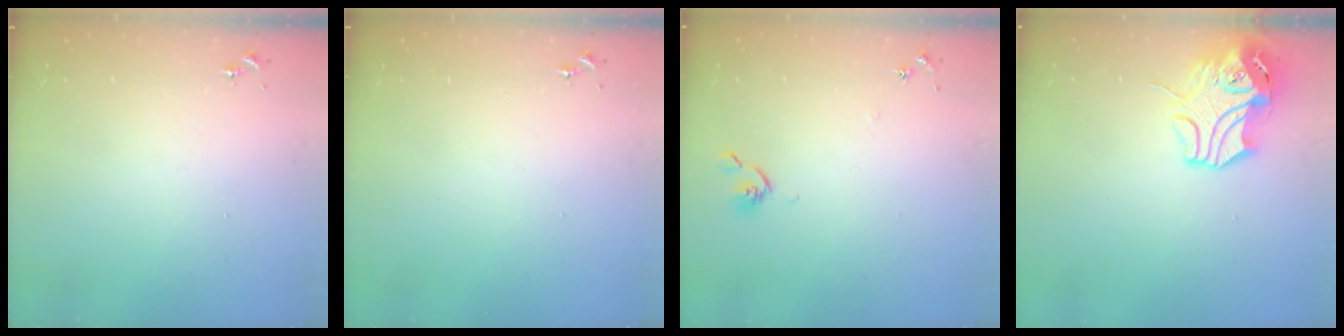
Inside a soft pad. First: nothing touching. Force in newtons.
{"total": 0.0}
{"total": 4.8, "press": 4.8, "slide": 0.6}
{"total": 12.7, "press": 12.5, "slide": 1.8}